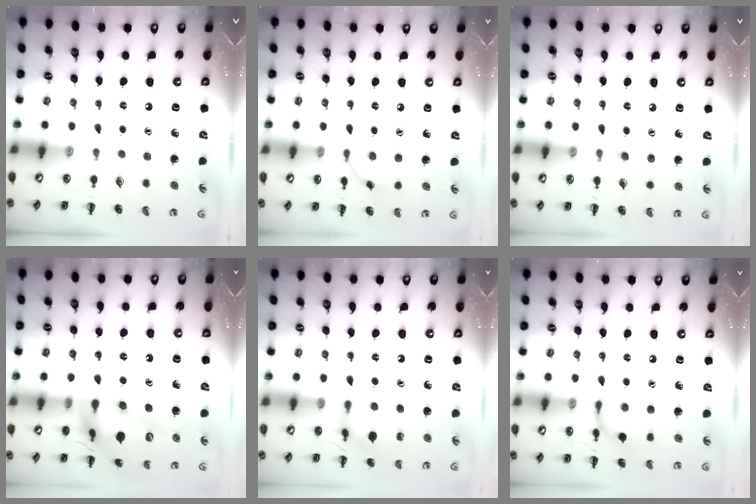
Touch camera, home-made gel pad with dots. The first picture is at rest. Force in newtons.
{"total": 6.4, "press": 6.3, "slide": 0.5}
{"total": 4.4, "press": 4.0, "slide": 1.7}
{"total": 18.1, "press": 17.9, "slide": 2.2}
{"total": 11.9, "press": 11.9, "slide": 0.9}
{"total": 9.0, "press": 9.0, "slide": 0.6}